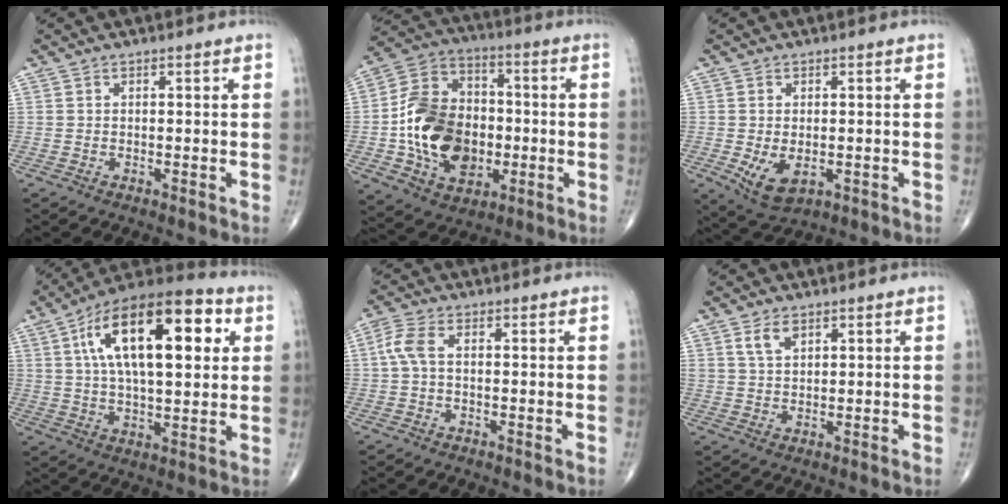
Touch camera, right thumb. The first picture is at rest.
{"total": 19.5, "force": [-2.7, 14.0, 13.2], "torque": [-0.200, 0.025, -0.040]}
{"total": 6.2, "force": [-1.3, 3.6, 4.9], "torque": [-0.083, -0.013, -0.011]}
{"total": 23.2, "force": [6.8, 9.9, 19.8], "torque": [-0.314, 0.013, 0.103]}
{"total": 3.9, "force": [0.1, 1.9, 3.5], "torque": [-0.095, 0.010, -0.003]}
{"total": 3.3, "force": [1.9, 1.7, 2.1], "torque": [-0.034, -0.006, 0.042]}